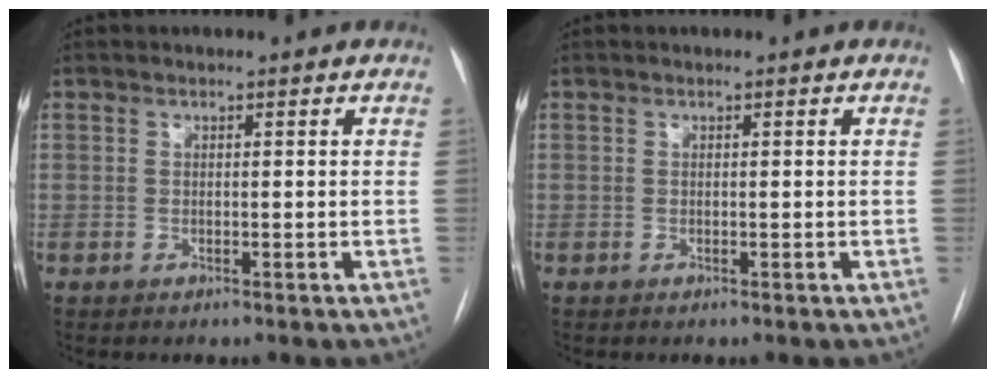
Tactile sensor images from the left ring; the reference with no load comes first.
{"total": 0.0}